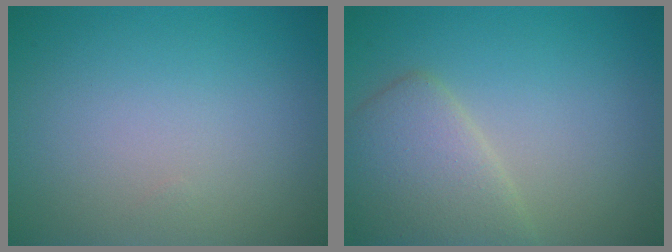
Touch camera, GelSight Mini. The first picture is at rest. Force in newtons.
{"total": 4.4, "press": 4.4, "slide": 0.2}